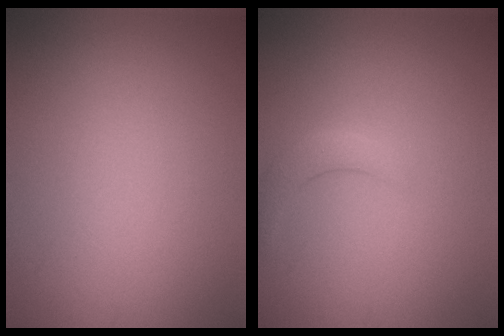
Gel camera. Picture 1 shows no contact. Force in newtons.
{"total": 1.9, "press": 1.9, "slide": 0.1}